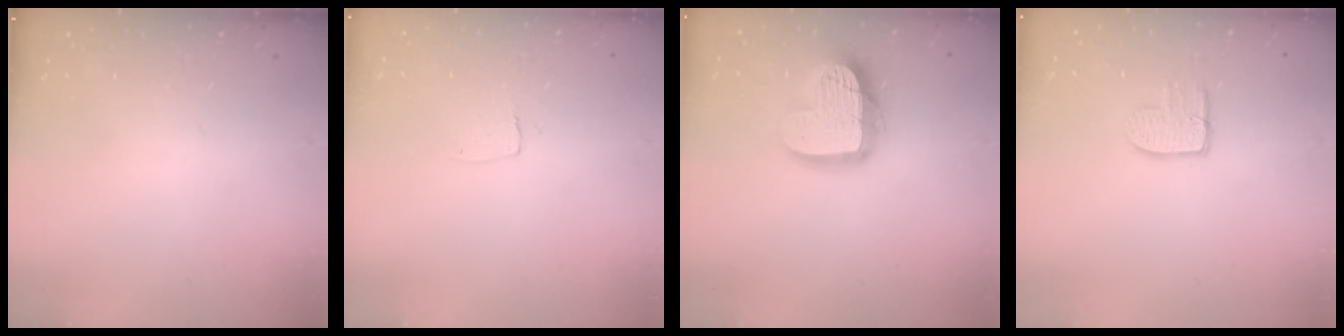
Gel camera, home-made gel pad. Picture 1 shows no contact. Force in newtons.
{"total": 3.1, "press": 3.1, "slide": 0.2}
{"total": 16.5, "press": 16.4, "slide": 1.3}
{"total": 8.8, "press": 8.8, "slide": 0.6}